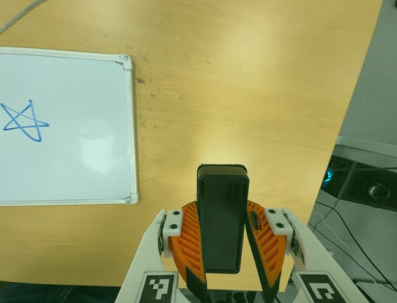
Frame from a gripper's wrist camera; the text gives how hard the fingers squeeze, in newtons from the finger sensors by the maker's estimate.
{"total": 9.6, "left": 7.9, "right": 11.3}